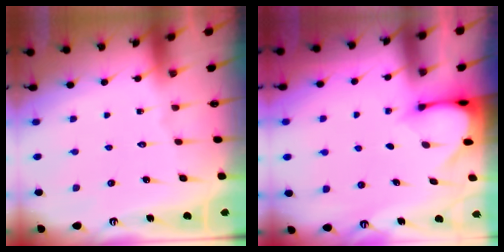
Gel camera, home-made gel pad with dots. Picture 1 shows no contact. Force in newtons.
{"total": 3.4, "press": 3.4, "slide": 0.3}